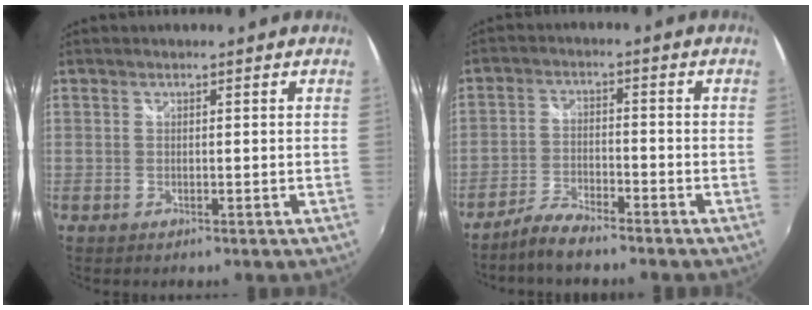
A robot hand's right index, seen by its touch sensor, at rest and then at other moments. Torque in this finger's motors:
{"motor_torque": [-0.04, -0.06, 0.14, 0.02]}